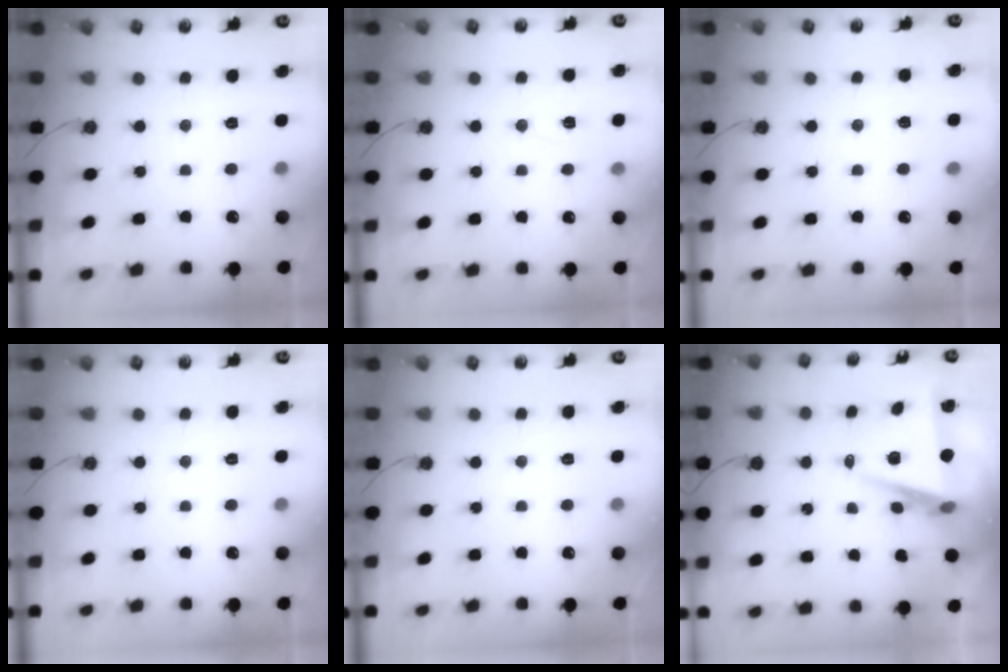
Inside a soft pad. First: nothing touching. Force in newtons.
{"total": 6.2, "press": 4.3, "slide": 4.5}
{"total": 5.4, "press": 3.7, "slide": 3.9}
{"total": 0.0}
{"total": 0.0}
{"total": 7.6, "press": 6.2, "slide": 4.4}